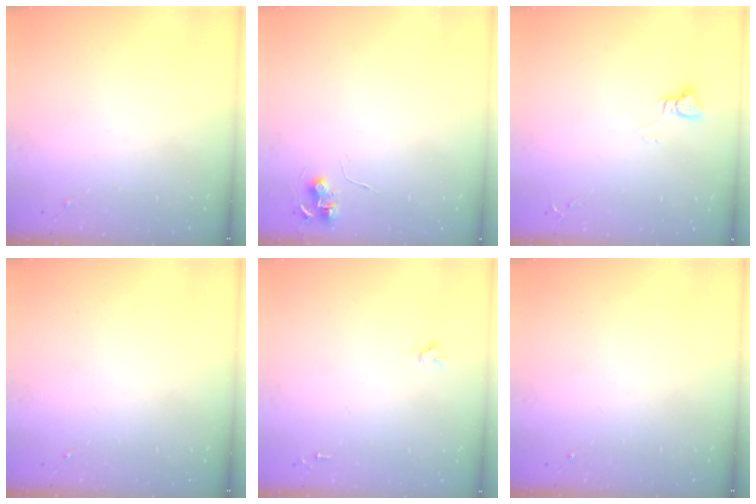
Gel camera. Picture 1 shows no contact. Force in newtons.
{"total": 6.0, "press": 6.0, "slide": 0.4}
{"total": 3.5, "press": 3.5, "slide": 0.3}
{"total": 0.0}
{"total": 1.6, "press": 1.6, "slide": 0.1}
{"total": 0.0}